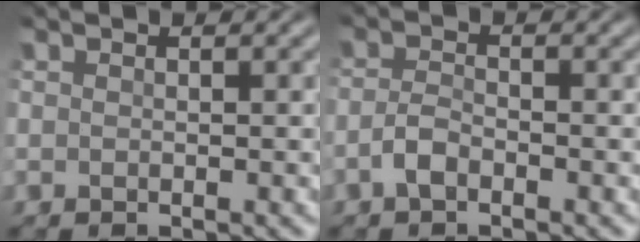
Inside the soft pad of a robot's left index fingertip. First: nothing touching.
{"total": 1.7, "force": [-1.1, 0.5, 1.2], "torque": [-0.030, 0.007, -0.025]}